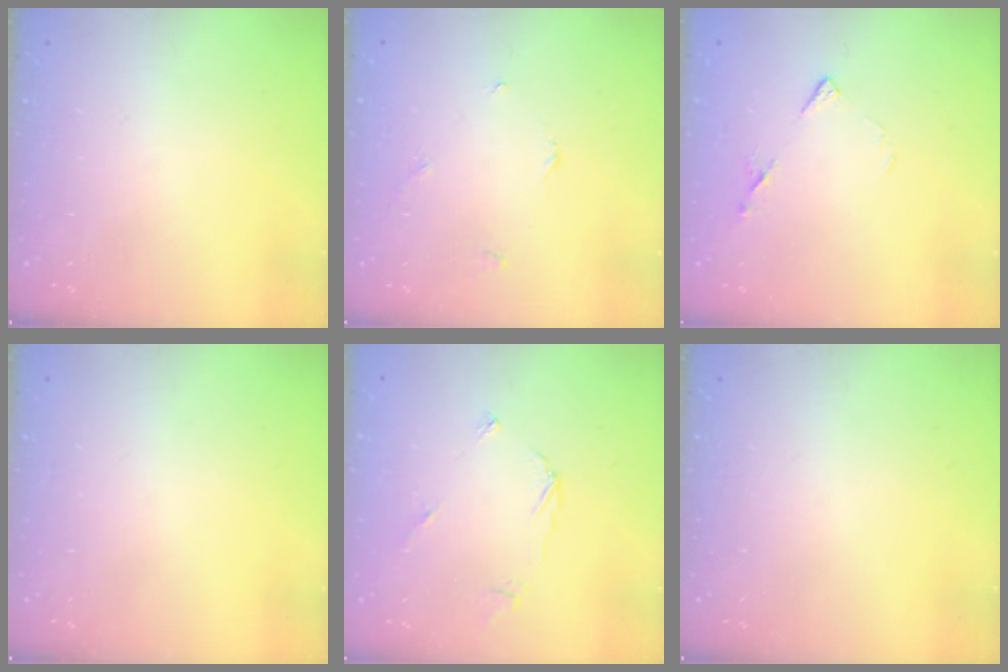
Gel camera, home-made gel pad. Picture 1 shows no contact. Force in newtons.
{"total": 2.8, "press": 2.8, "slide": 0.3}
{"total": 8.1, "press": 8.0, "slide": 1.2}
{"total": 0.0}
{"total": 3.3, "press": 3.3, "slide": 0.3}
{"total": 0.0}